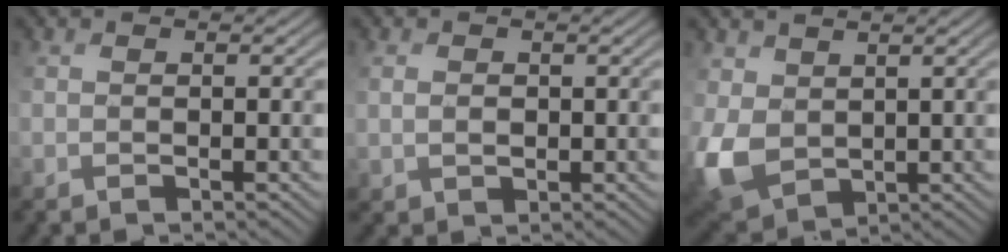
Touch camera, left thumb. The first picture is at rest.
{"total": 1.2, "force": [0.9, 0.8, -0.1], "torque": [0.003, 0.004, 0.019]}
{"total": 6.5, "force": [1.7, 5.1, 3.6], "torque": [-0.114, -0.006, 0.038]}